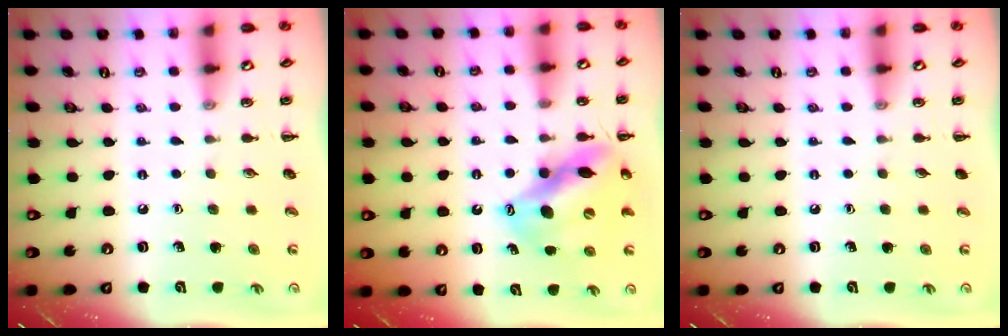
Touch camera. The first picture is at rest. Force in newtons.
{"total": 13.6, "press": 13.2, "slide": 3.4}
{"total": 0.0}